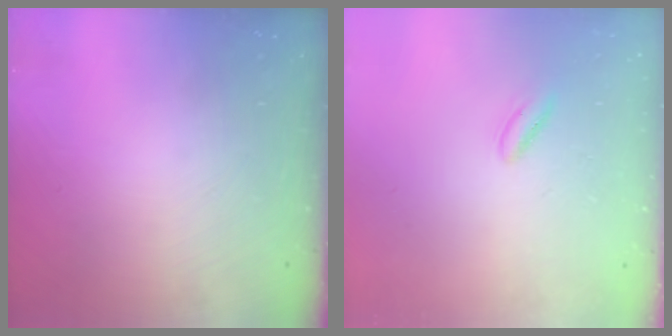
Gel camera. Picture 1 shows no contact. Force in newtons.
{"total": 2.6, "press": 2.5, "slide": 0.8}